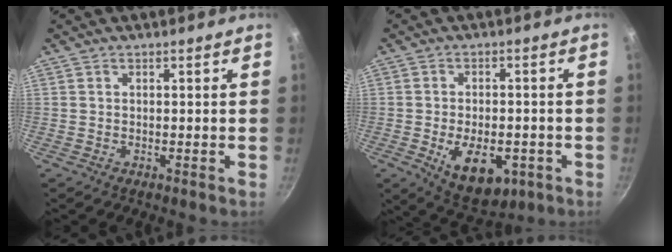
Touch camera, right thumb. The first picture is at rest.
{"total": 11.7, "force": [-3.7, 6.7, 8.8], "torque": [-0.107, 0.003, -0.040]}